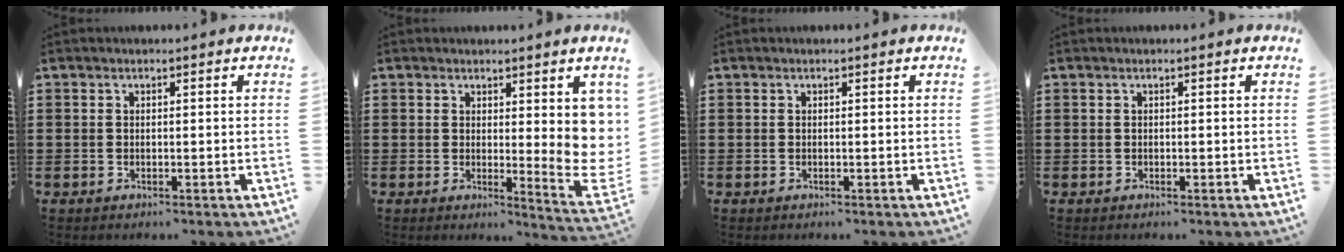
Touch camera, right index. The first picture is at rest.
{"total": 5.9, "force": [2.8, 2.5, 4.6], "torque": [-0.053, -0.031, 0.050]}
{"total": 0.0}
{"total": 0.0}